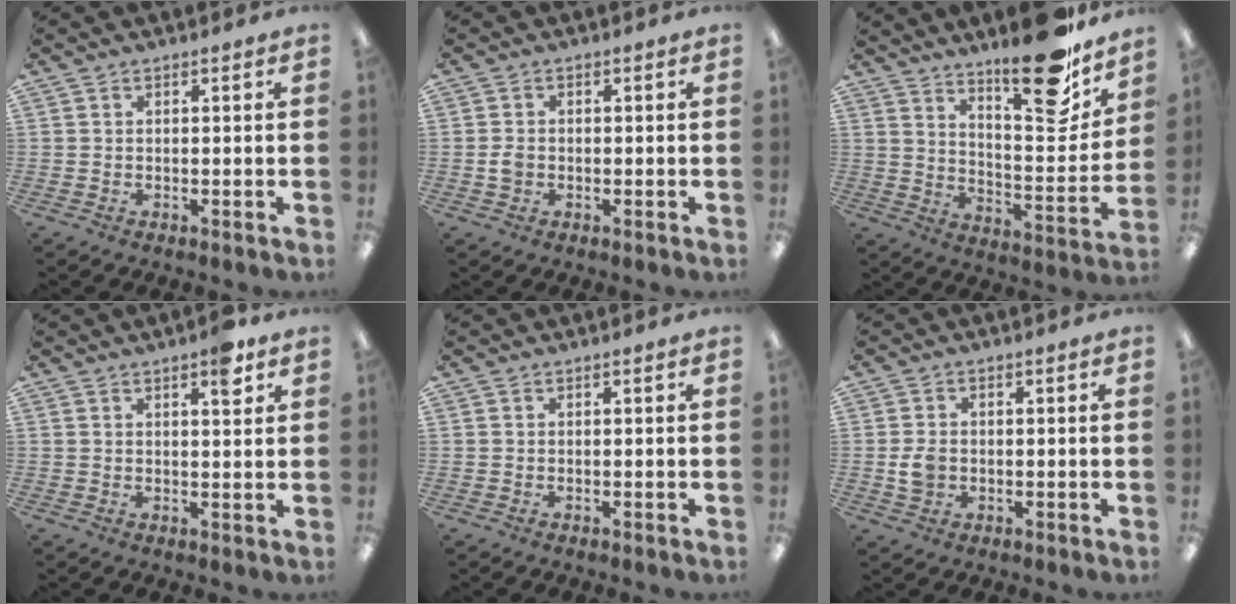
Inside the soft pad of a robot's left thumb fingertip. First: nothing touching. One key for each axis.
{"total": 2.2, "fx": -0.4, "fy": 1.7, "fz": 1.3, "tx": -0.024, "ty": 0.004, "tz": -0.008}
{"total": 19.3, "fx": 15.5, "fy": 5.4, "fz": 10.1, "tx": -0.130, "ty": -0.121, "tz": 0.253}
{"total": 5.0, "fx": 3.1, "fy": 1.5, "fz": 3.6, "tx": -0.039, "ty": -0.014, "tz": 0.046}
{"total": 0.0}
{"total": 3.9, "fx": -0.5, "fy": 3.1, "fz": 2.3, "tx": -0.040, "ty": 0.002, "tz": -0.011}